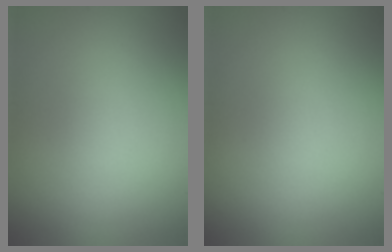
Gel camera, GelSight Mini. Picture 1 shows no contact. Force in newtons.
{"total": 0.0}